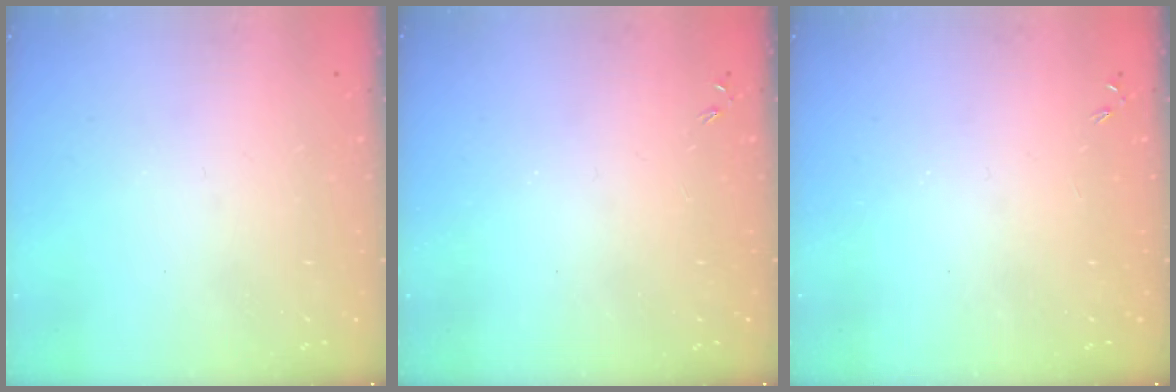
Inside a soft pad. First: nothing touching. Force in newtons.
{"total": 0.0}
{"total": 0.0}